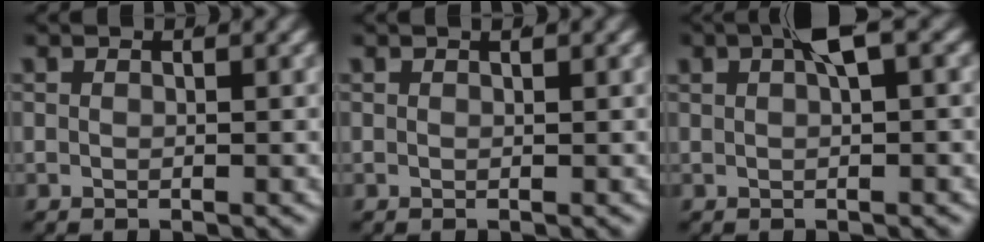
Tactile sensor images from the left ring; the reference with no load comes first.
{"total": 0.0}
{"total": 2.4, "force": [1.2, 0.2, 2.0], "torque": [-0.031, 0.006, 0.022]}